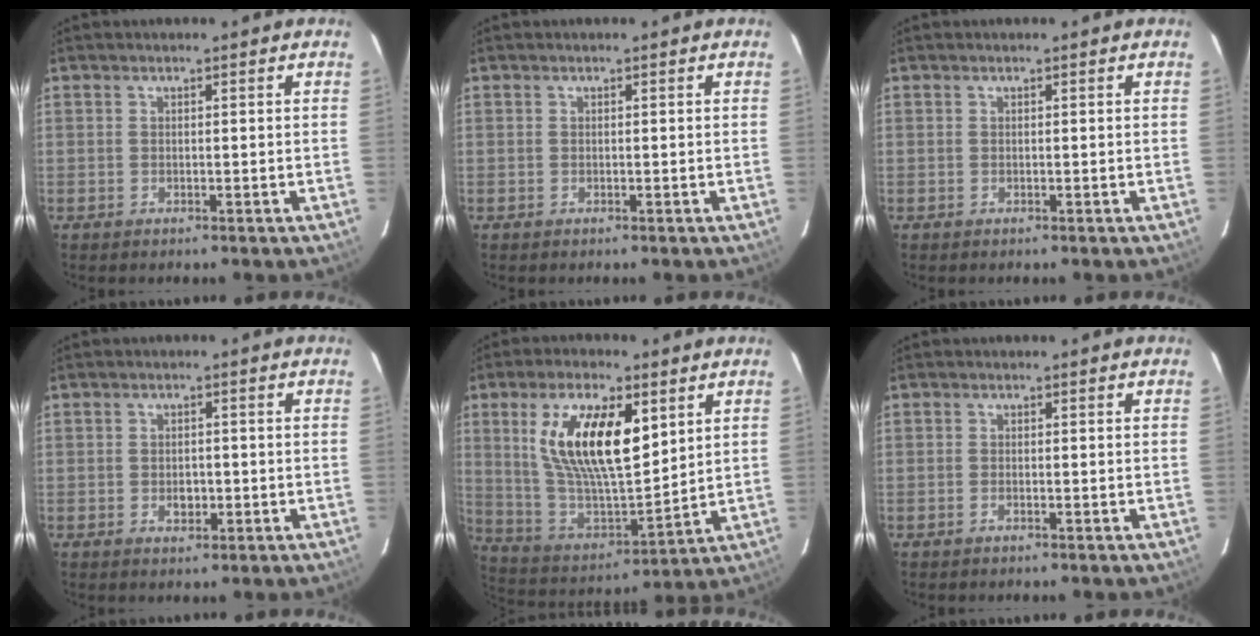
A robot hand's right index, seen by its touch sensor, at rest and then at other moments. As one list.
[{"total": 0.0}, {"total": 0.0}, {"total": 2.8, "force": [-0.7, 2.1, 1.7], "torque": [-0.029, 0.003, -0.009]}, {"total": 18.9, "force": [6.9, 7.3, 16.0], "torque": [-0.304, 0.001, 0.138]}, {"total": 0.6, "force": [-0.4, 0.2, 0.4], "torque": [-0.009, 0.000, -0.009]}]